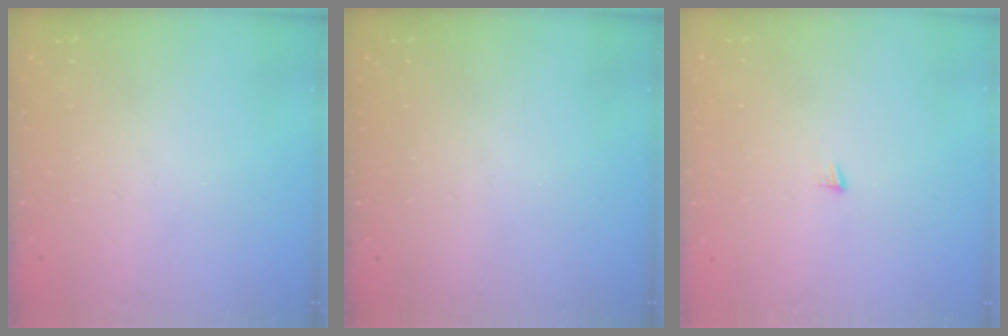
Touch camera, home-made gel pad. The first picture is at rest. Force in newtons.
{"total": 0.0}
{"total": 5.2, "press": 5.2, "slide": 0.3}